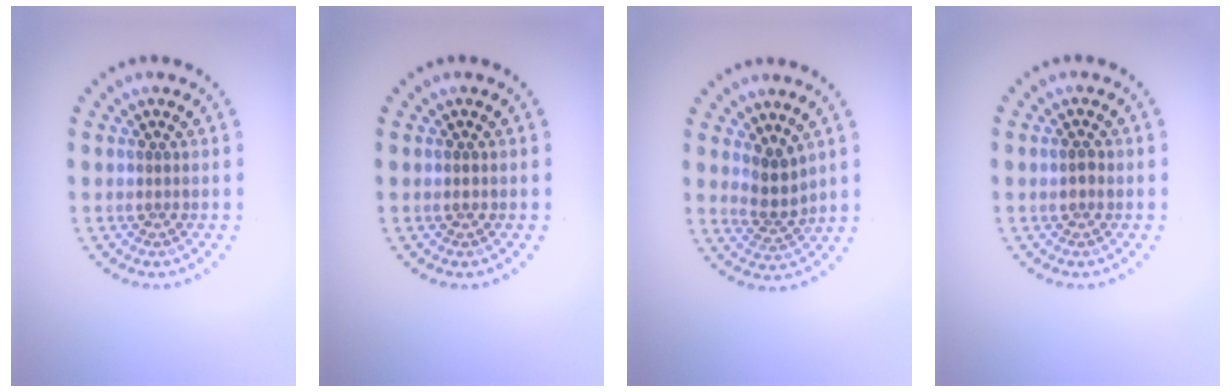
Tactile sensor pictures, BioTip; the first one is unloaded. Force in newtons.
{"total": 0.6, "press": 0.6, "slide": 0.1}
{"total": 2.5, "press": 2.0, "slide": 1.5}
{"total": 1.0, "press": 1.0, "slide": 0.3}